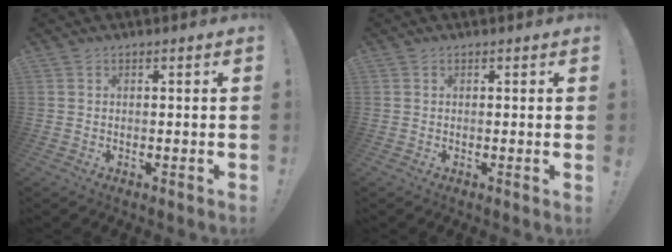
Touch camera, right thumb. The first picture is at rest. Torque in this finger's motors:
{"motor_torque": [-0.16, 0.16, 0.52, -0.09, 0.02]}